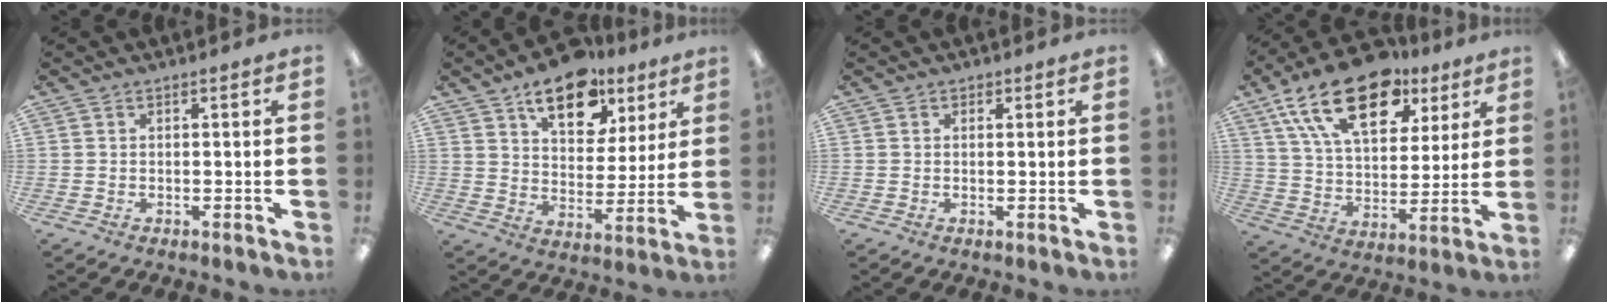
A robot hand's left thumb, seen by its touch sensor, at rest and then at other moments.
{"total": 15.3, "force": [10.1, 8.4, 7.8], "torque": [-0.104, -0.049, 0.175]}
{"total": 0.7, "force": [0.5, 0.4, -0.2], "torque": [0.012, 0.000, 0.008]}
{"total": 22.0, "force": [13.0, 11.8, 13.3], "torque": [-0.222, -0.055, 0.229]}